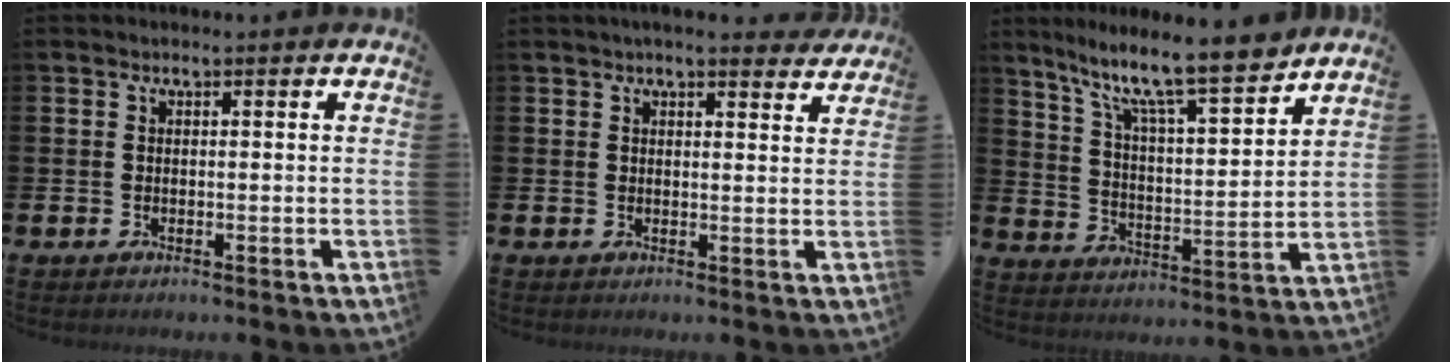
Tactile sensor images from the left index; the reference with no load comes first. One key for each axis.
{"total": 3.5, "fx": 3.4, "fy": 0.4, "fz": 0.8, "tx": -0.015, "ty": -0.015, "tz": 0.060}
{"total": 11.1, "fx": 9.6, "fy": 1.0, "fz": 5.3, "tx": -0.115, "ty": -0.073, "tz": 0.159}